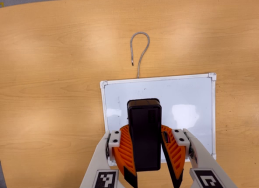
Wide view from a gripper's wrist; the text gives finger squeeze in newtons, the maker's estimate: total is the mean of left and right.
{"total": 12.1, "left": 11.1, "right": 13.0}